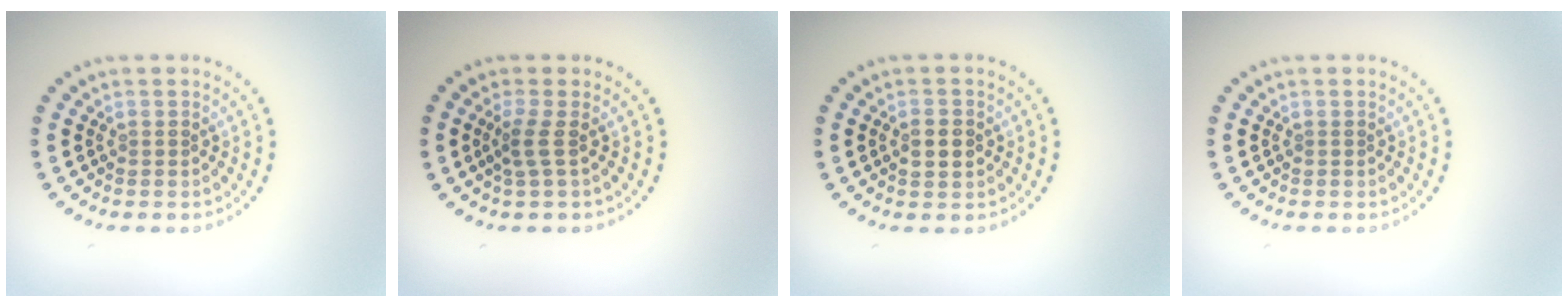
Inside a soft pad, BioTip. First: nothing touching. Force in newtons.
{"total": 1.8, "press": 1.1, "slide": 1.4}
{"total": 2.3, "press": 2.3, "slide": 0.1}
{"total": 0.0}